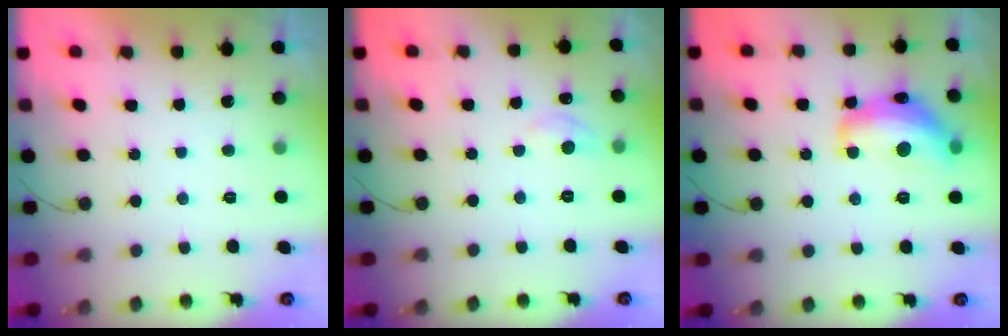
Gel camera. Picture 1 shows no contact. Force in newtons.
{"total": 5.6, "press": 5.6, "slide": 0.5}
{"total": 16.6, "press": 16.6, "slide": 0.9}